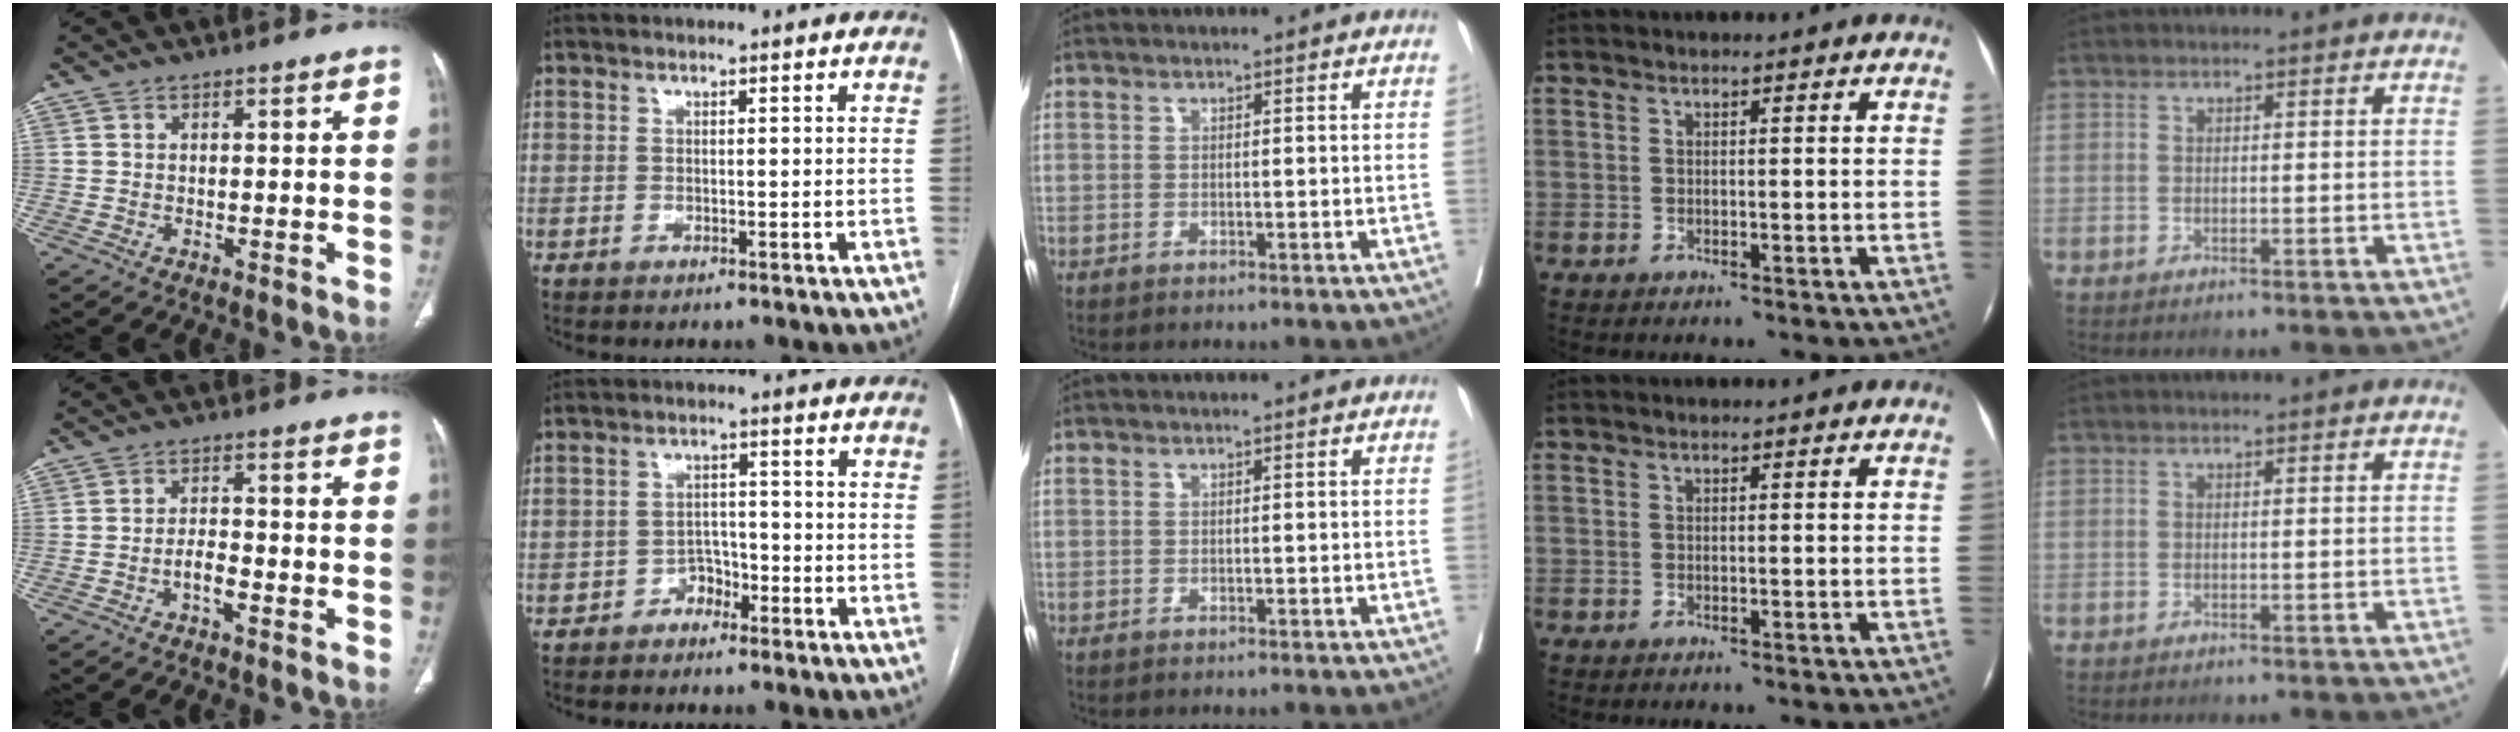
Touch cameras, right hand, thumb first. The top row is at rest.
{"thumb": {"total": 3.1, "force": [-1.6, 1.2, 2.3], "torque": [-0.041, 0.016, -0.032]}, "index": {"total": 2.9, "force": [-2.1, 1.9, 0.8], "torque": [-0.006, 0.011, -0.035]}}